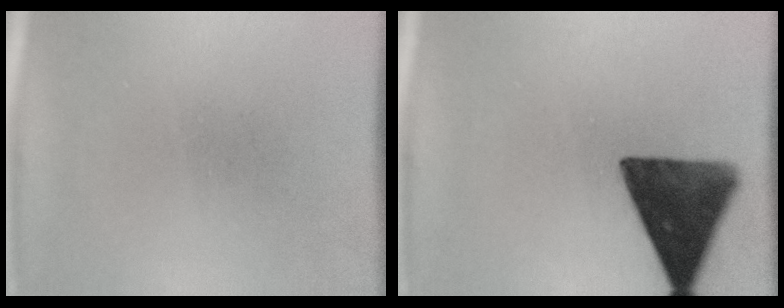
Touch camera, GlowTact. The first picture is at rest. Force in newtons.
{"total": 13.0}